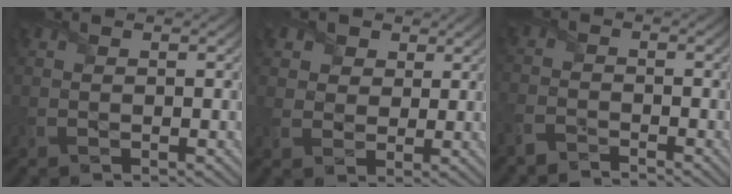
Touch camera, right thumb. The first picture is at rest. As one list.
[{"total": 6.8, "force": [3.9, 5.0, 2.4], "torque": [-0.107, 0.000, 0.074]}, {"total": 2.9, "force": [-2.9, 0.3, 0.5], "torque": [-0.015, -0.006, -0.074]}]